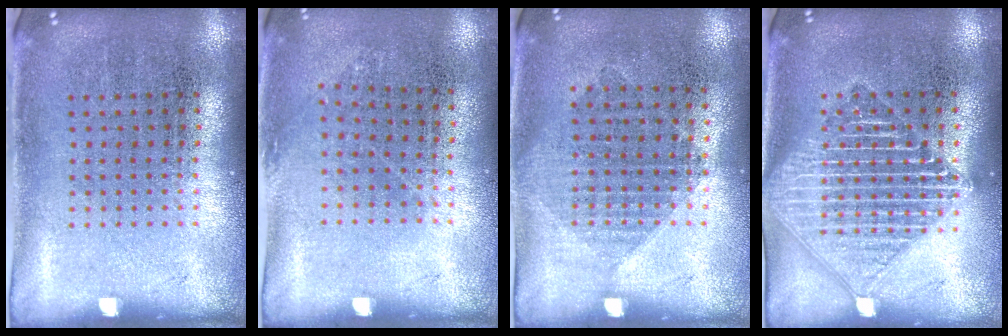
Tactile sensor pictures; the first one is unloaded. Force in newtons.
{"total": 0.7, "press": 0.5, "slide": 0.4}
{"total": 1.0, "press": 0.9, "slide": 0.5}
{"total": 3.1, "press": 3.1, "slide": 0.5}